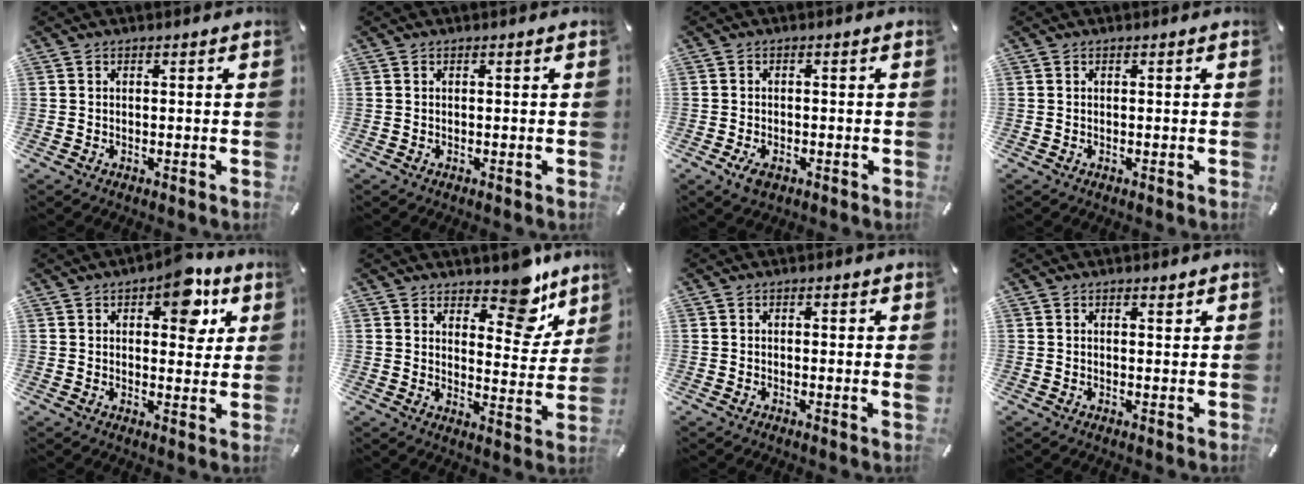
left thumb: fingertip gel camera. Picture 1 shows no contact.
{"total": 0.0}
{"total": 2.9, "force": [-1.4, 1.7, 1.9], "torque": [-0.046, 0.000, -0.027]}
{"total": 0.0}
{"total": 10.6, "force": [4.9, 5.8, 7.3], "torque": [-0.070, -0.026, 0.076]}
{"total": 12.2, "force": [9.2, 5.8, 5.6], "torque": [-0.039, -0.086, 0.157]}
{"total": 1.2, "force": [0.1, 0.3, 1.1], "torque": [-0.020, 0.000, 0.001]}
{"total": 1.0, "force": [0.7, 0.5, 0.5], "torque": [-0.001, -0.002, 0.010]}